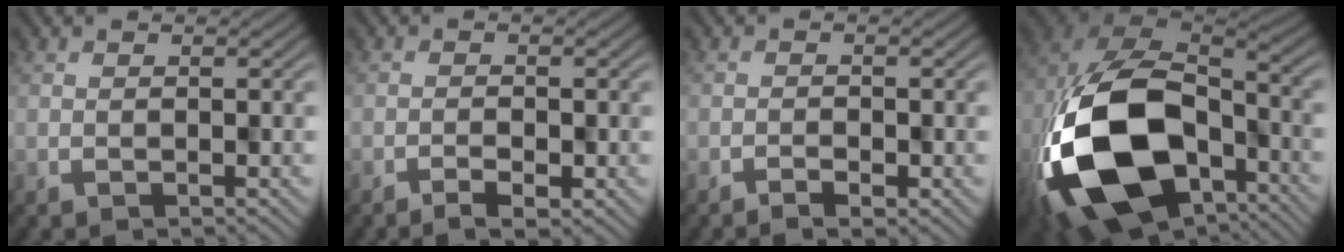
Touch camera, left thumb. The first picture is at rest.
{"total": 1.6, "force": [-1.0, 0.6, 1.1], "torque": [-0.020, 0.001, -0.016]}
{"total": 1.1, "force": [-0.8, 0.4, 0.6], "torque": [-0.010, 0.001, -0.014]}
{"total": 20.7, "force": [-7.2, 13.1, 14.3], "torque": [-0.348, -0.051, -0.109]}